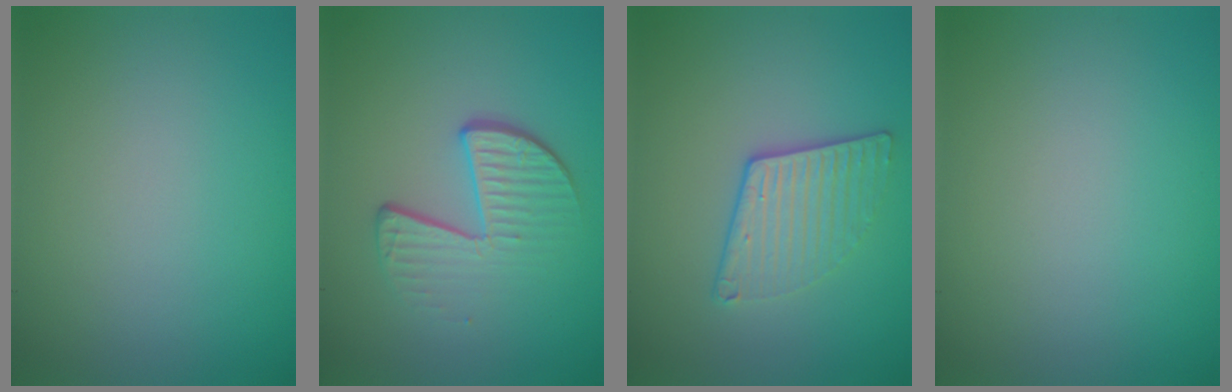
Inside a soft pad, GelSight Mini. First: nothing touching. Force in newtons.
{"total": 4.1, "press": 2.7, "slide": 3.2}
{"total": 3.1, "press": 2.7, "slide": 1.5}
{"total": 0.0}